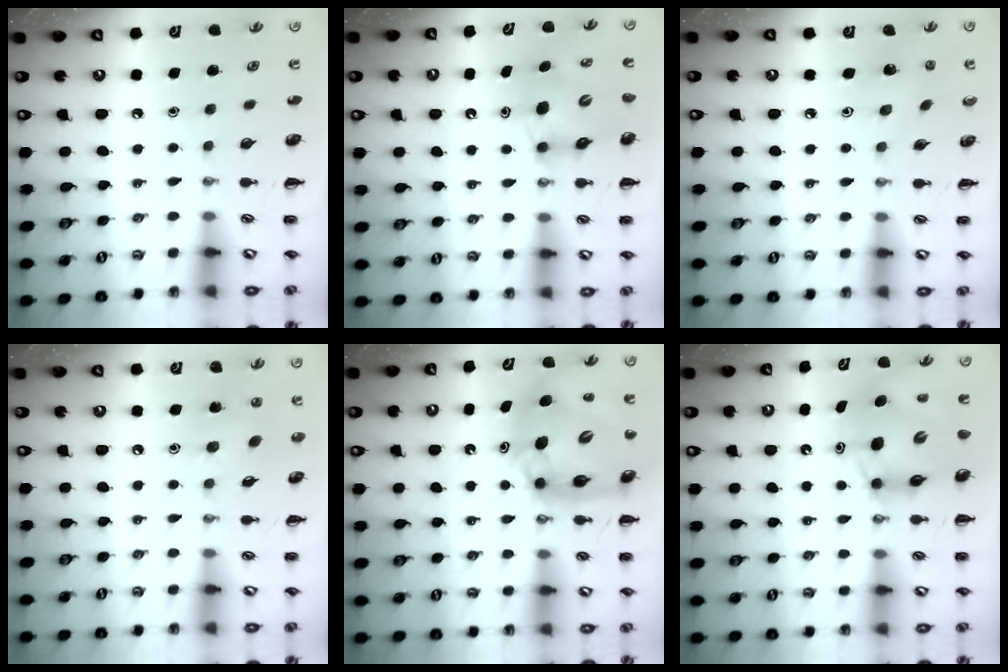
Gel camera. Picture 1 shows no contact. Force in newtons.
{"total": 7.6, "press": 7.5, "slide": 1.4}
{"total": 2.1, "press": 2.0, "slide": 0.7}
{"total": 6.7, "press": 6.5, "slide": 1.5}
{"total": 14.1, "press": 13.5, "slide": 4.2}
{"total": 9.1, "press": 8.8, "slide": 2.2}